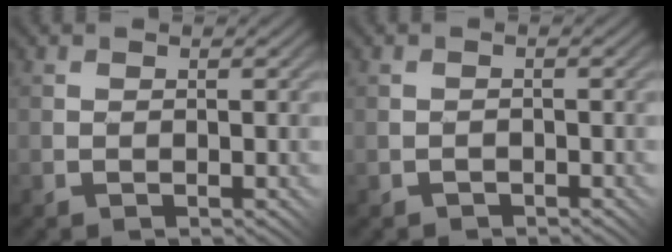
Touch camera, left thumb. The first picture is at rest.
{"total": 0.6, "force": [-0.6, 0.2, -0.1], "torque": [0.001, 0.003, -0.012]}